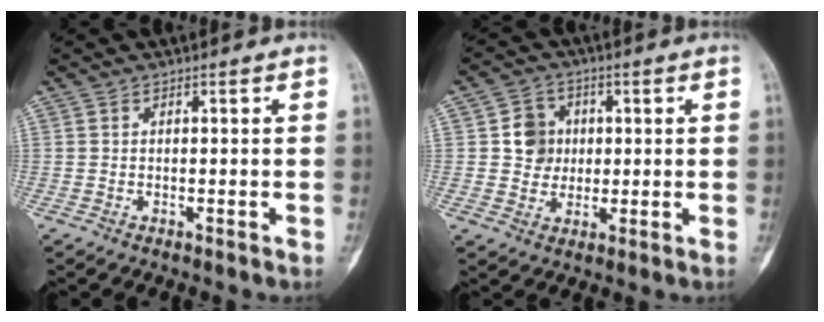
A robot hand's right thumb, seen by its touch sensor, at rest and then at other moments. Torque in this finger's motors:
{"motor_torque": [0.53, 0.54, 0.72, 0.08, 0.02]}